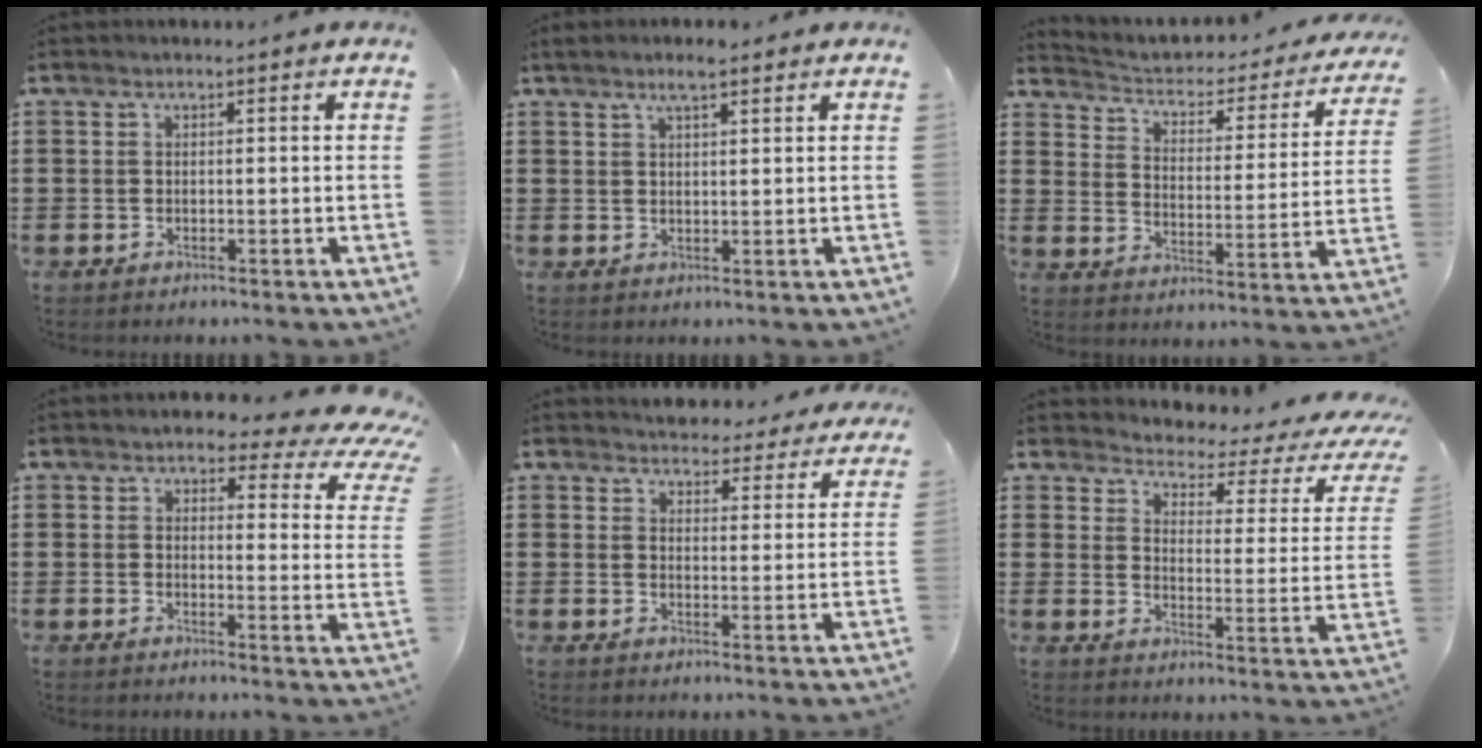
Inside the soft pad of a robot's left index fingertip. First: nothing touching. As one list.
[{"total": 3.2, "force": [2.1, 0.3, 2.4], "torque": [-0.049, 0.002, 0.037]}, {"total": 2.0, "force": [1.5, 0.9, 0.9], "torque": [-0.034, -0.026, 0.015]}, {"total": 4.2, "force": [2.9, 1.4, 2.6], "torque": [-0.052, -0.022, 0.043]}, {"total": 3.8, "force": [3.8, 0.3, 0.1], "torque": [-0.011, -0.029, 0.066]}, {"total": 2.7, "force": [2.1, 0.7, 1.5], "torque": [-0.039, -0.027, 0.024]}]